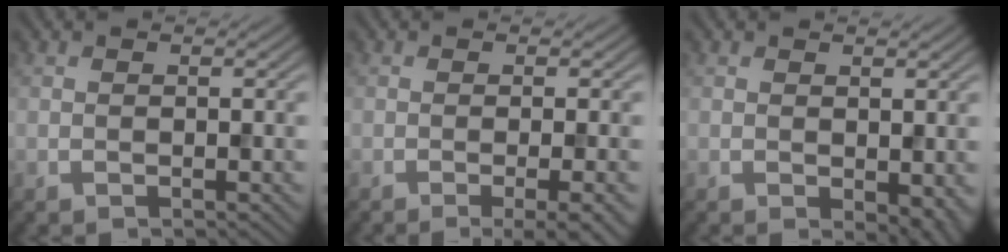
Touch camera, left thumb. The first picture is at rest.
{"total": 4.8, "force": [-1.8, 1.0, 4.4], "torque": [-0.056, 0.002, -0.029]}
{"total": 3.4, "force": [-0.8, 1.9, 2.7], "torque": [-0.034, -0.013, -0.005]}